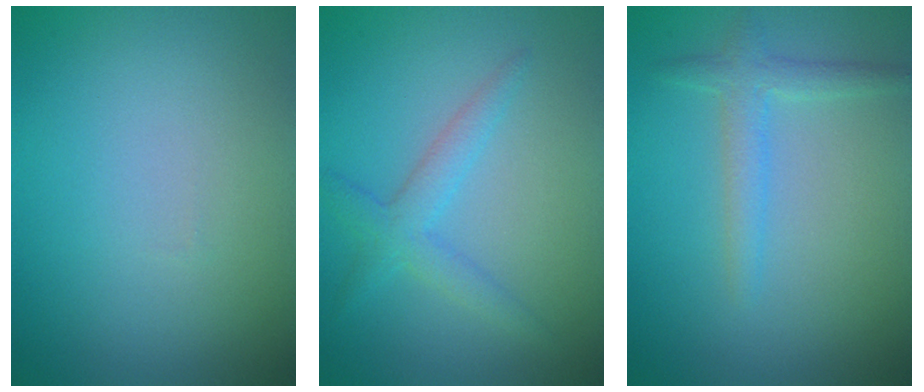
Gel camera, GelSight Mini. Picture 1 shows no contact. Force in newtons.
{"total": 2.4, "press": 2.4, "slide": 0.2}
{"total": 2.1, "press": 2.1, "slide": 0.2}